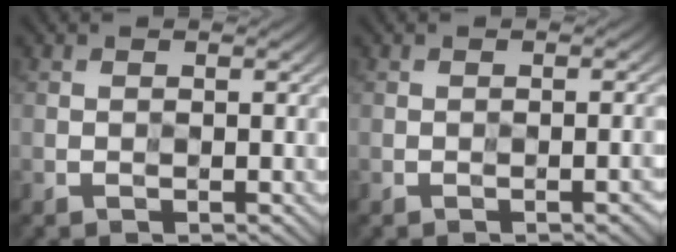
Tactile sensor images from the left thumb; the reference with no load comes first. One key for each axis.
{"total": 1.9, "fx": -1.0, "fy": 0.7, "fz": 1.5, "tx": -0.007, "ty": -0.004, "tz": -0.007}